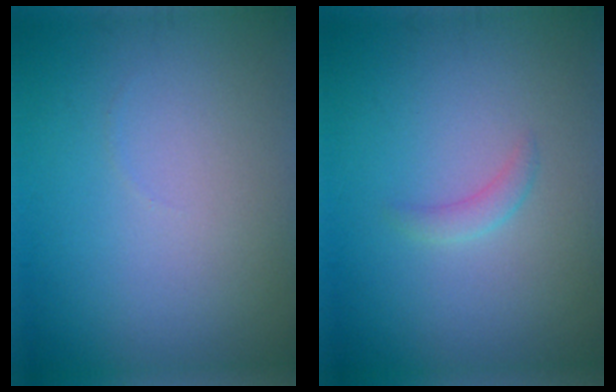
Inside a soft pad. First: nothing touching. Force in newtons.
{"total": 1.2, "press": 1.1, "slide": 0.0}